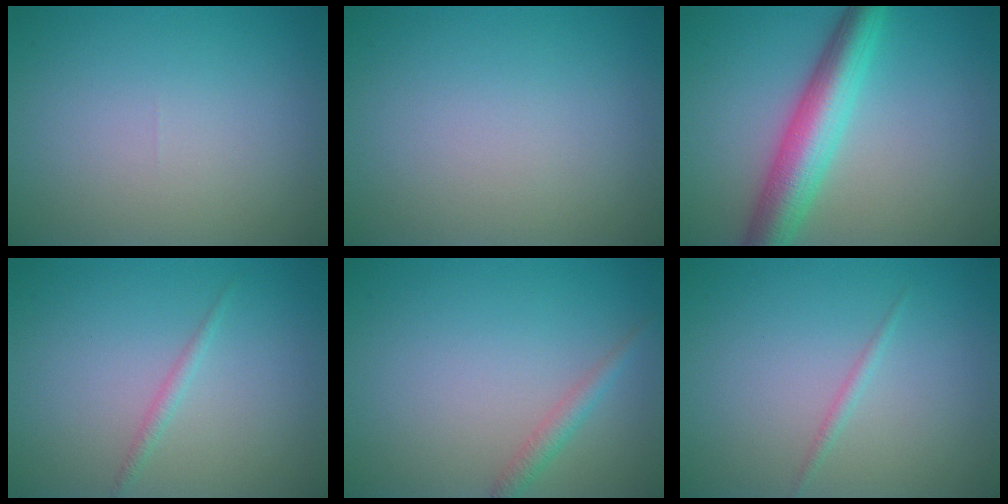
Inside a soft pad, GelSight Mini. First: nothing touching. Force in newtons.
{"total": 0.0}
{"total": 6.4, "press": 6.4, "slide": 0.2}
{"total": 0.9, "press": 0.9, "slide": 0.0}
{"total": 1.5, "press": 1.5, "slide": 0.1}
{"total": 0.8, "press": 0.8, "slide": 0.1}